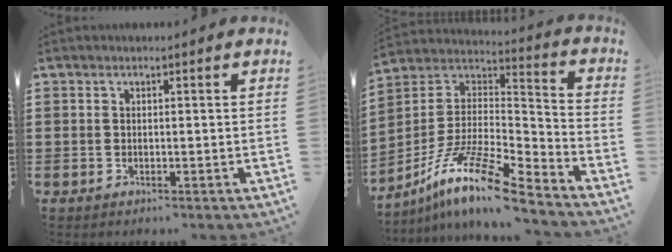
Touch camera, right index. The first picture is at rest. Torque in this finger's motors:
{"motor_torque": [0.96, 1.18, 0.01, -0.01]}